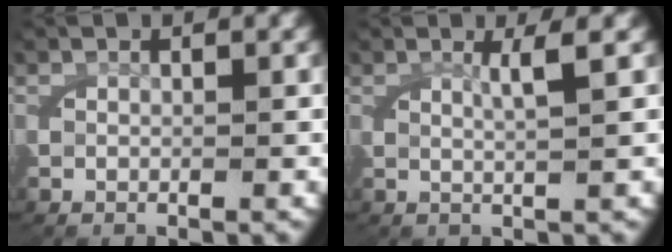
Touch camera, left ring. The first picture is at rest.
{"total": 2.2, "force": [1.0, -0.5, 1.9], "torque": [-0.039, -0.003, 0.022]}